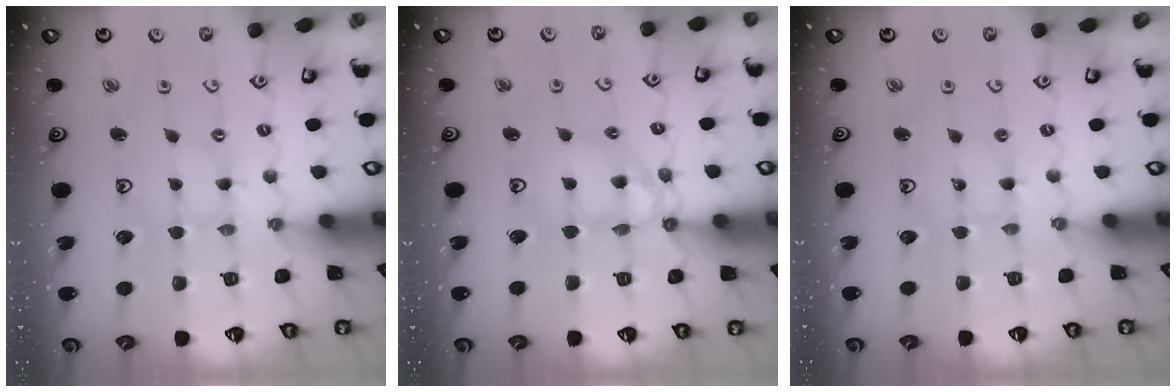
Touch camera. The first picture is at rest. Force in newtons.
{"total": 9.8, "press": 9.8, "slide": 0.8}
{"total": 1.0, "press": 1.0, "slide": 0.2}